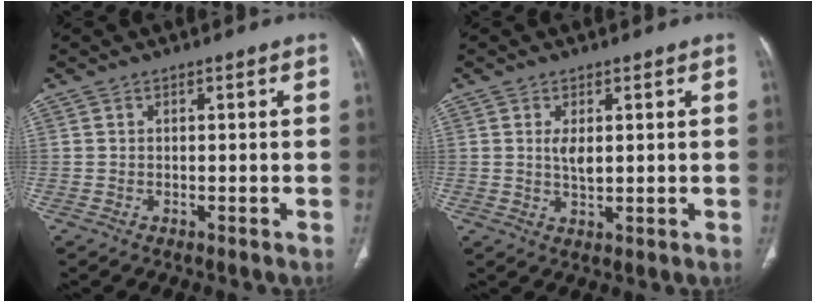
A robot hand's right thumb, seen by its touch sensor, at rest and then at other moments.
{"total": 3.1, "force": [0.7, 1.2, 2.8], "torque": [-0.052, -0.009, 0.016]}